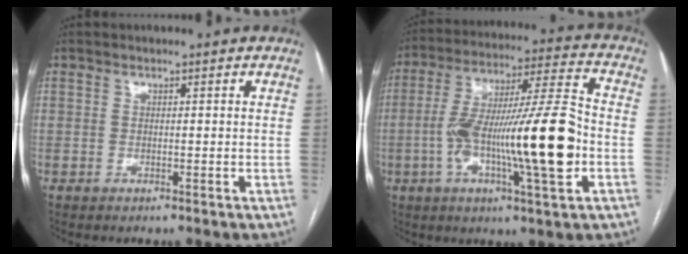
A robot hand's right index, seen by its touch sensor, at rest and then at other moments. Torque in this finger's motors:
{"motor_torque": [0.96, -0.21, 0.63, 0.21]}